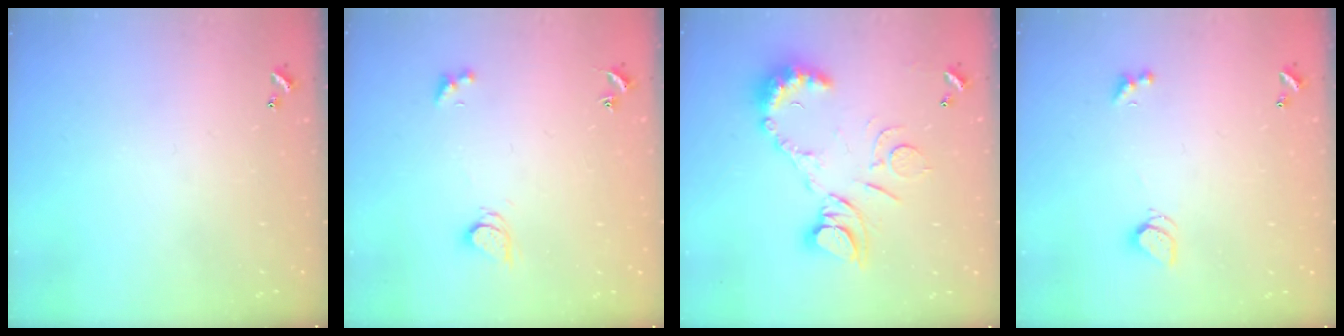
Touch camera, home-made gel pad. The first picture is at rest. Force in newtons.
{"total": 1.5, "press": 1.4, "slide": 0.4}
{"total": 13.9, "press": 13.8, "slide": 1.5}
{"total": 1.4, "press": 1.3, "slide": 0.5}